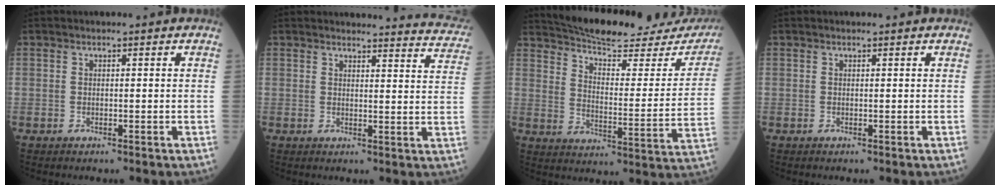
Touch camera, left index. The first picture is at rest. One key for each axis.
{"total": 11.9, "fx": 11.8, "fy": 1.2, "fz": 1.1, "tx": 0.015, "ty": -0.060, "tz": 0.102}
{"total": 25.0, "fx": 23.4, "fy": 3.8, "fz": 8.0, "tx": -0.120, "ty": -0.070, "tz": 0.299}
{"total": 1.1, "fx": 1.1, "fy": 0.1, "fz": 0.3, "tx": -0.007, "ty": 0.008, "tz": 0.013}